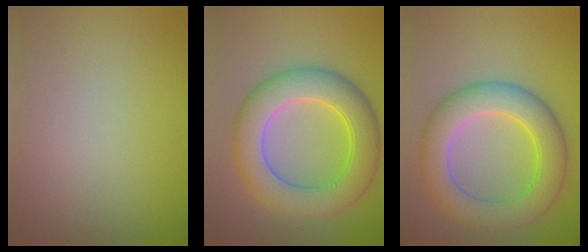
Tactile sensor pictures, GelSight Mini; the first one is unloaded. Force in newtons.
{"total": 8.1, "press": 8.1, "slide": 0.3}
{"total": 7.4, "press": 7.4, "slide": 0.2}